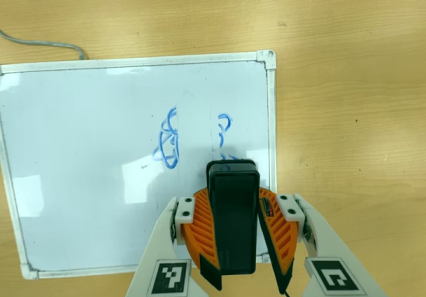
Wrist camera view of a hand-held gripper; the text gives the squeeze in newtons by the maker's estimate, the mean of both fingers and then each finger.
{"total": 11.4, "left": 10.6, "right": 12.2}